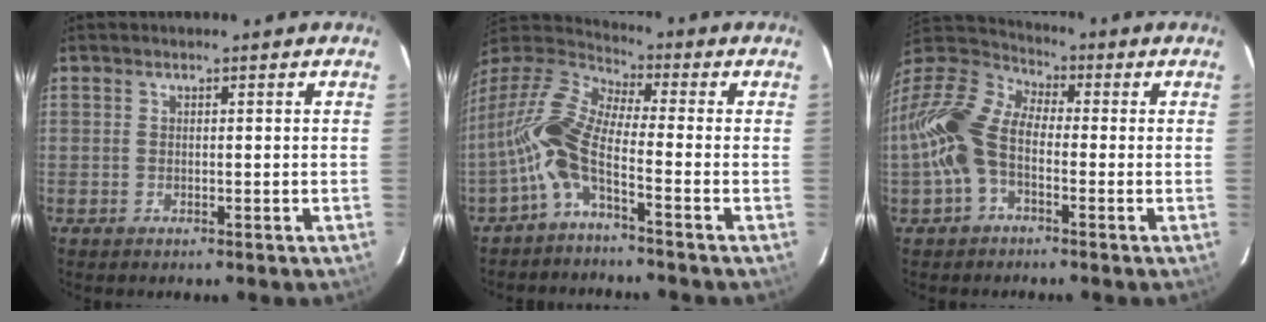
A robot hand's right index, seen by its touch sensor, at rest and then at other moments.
{"total": 11.4, "force": [-4.1, 3.3, 10.1], "torque": [-0.209, 0.005, -0.088]}
{"total": 15.2, "force": [-3.5, 9.4, 11.4], "torque": [-0.242, 0.012, -0.078]}